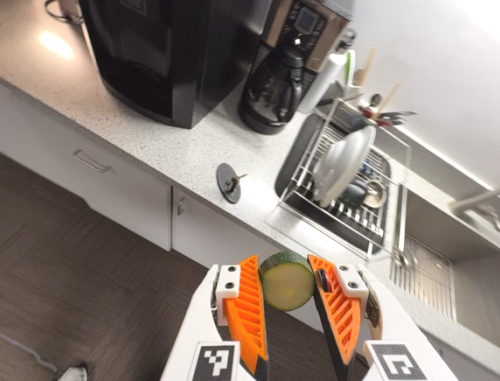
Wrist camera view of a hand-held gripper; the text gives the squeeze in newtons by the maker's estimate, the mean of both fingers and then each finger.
{"total": 9.6, "left": 9.6, "right": 9.5}